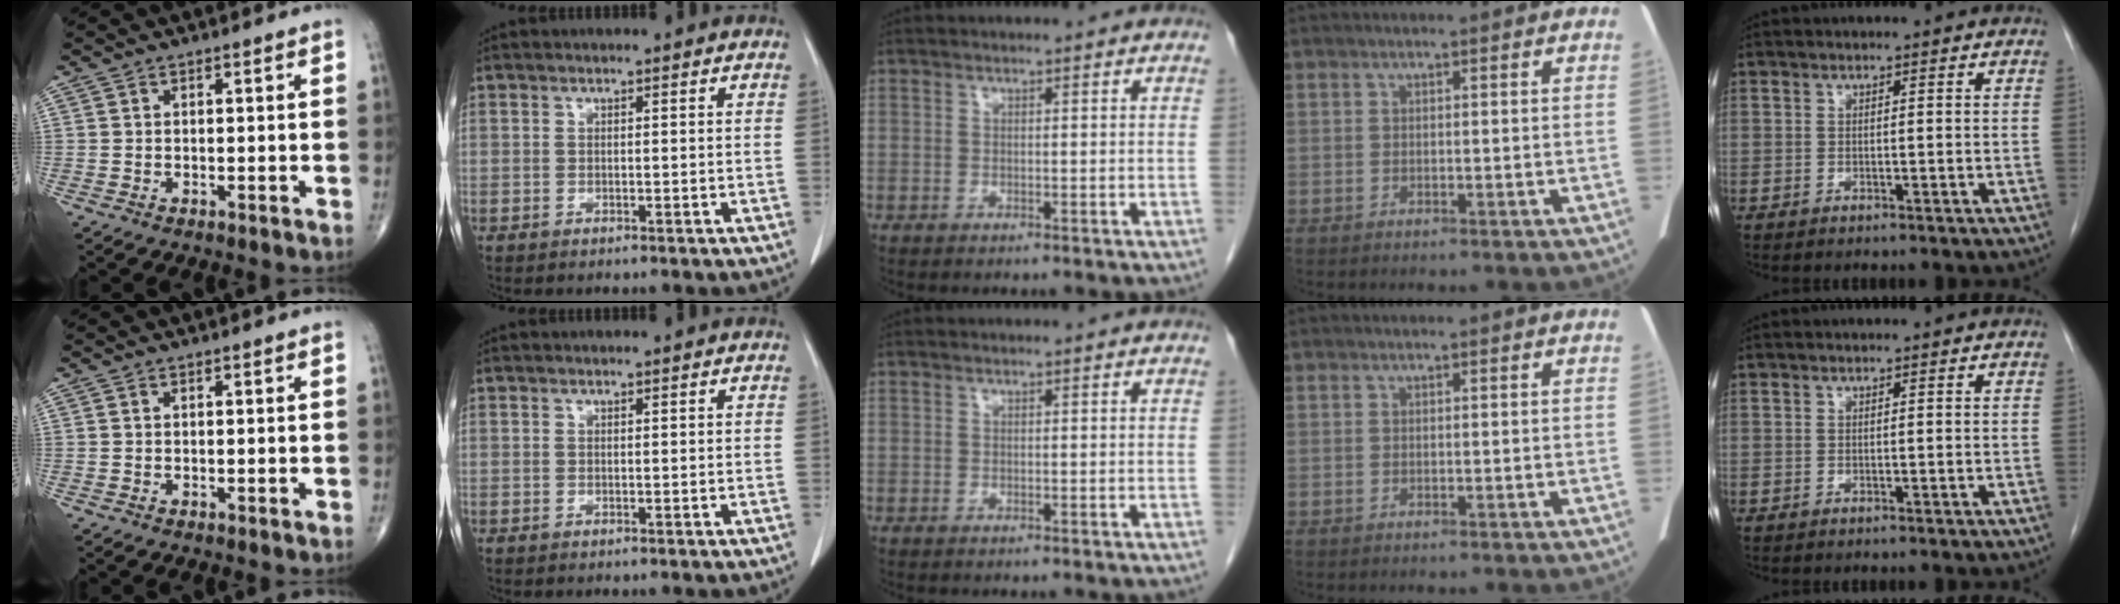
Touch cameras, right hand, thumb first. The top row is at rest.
{}